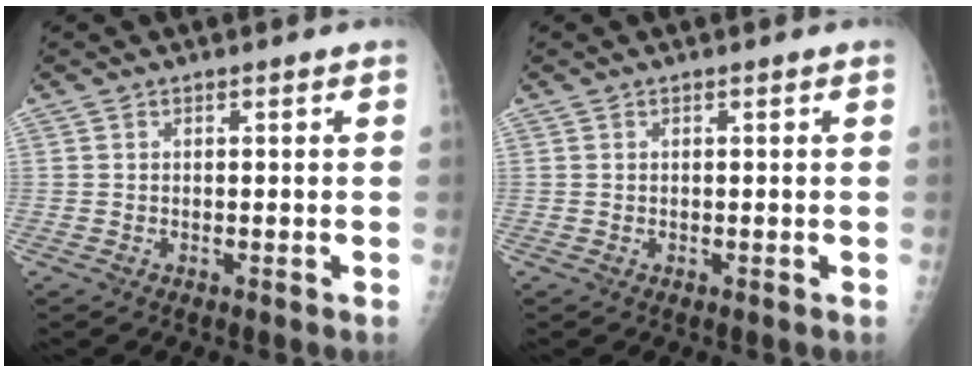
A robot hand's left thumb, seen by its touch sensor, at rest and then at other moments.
{"total": 0.0}